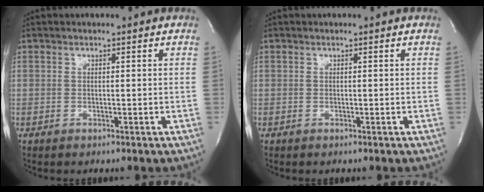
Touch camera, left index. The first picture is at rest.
{"total": 0.0}